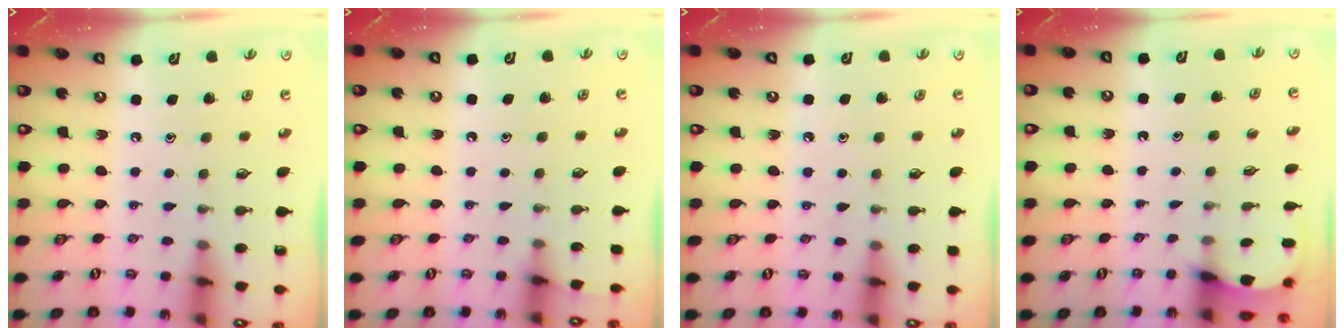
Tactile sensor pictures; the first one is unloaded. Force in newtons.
{"total": 2.8, "press": 2.8, "slide": 0.5}
{"total": 4.4, "press": 4.3, "slide": 0.6}
{"total": 2.6, "press": 2.6, "slide": 0.3}